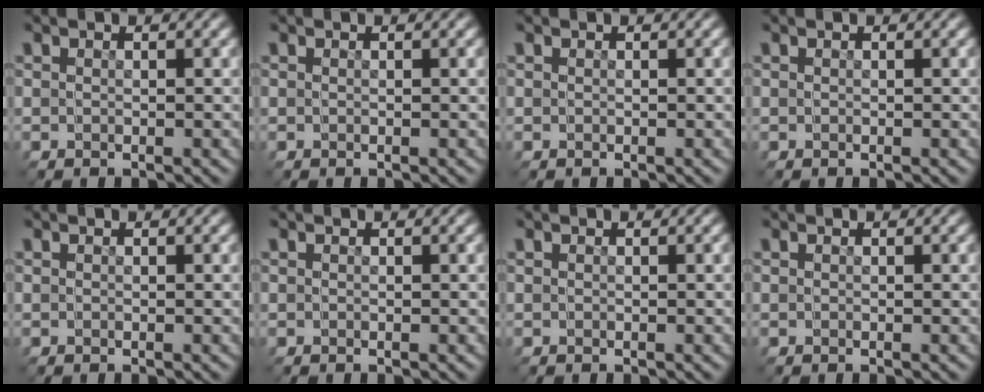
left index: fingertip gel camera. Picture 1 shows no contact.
{"total": 0.0}
{"total": 0.0}
{"total": 0.0}
{"total": 0.0}
{"total": 0.0}
{"total": 0.0}
{"total": 0.0}